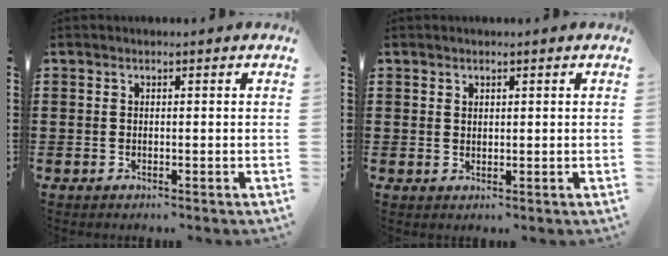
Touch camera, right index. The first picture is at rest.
{"total": 1.1, "force": [0.9, 0.6, 0.1], "torque": [-0.004, 0.002, 0.017]}